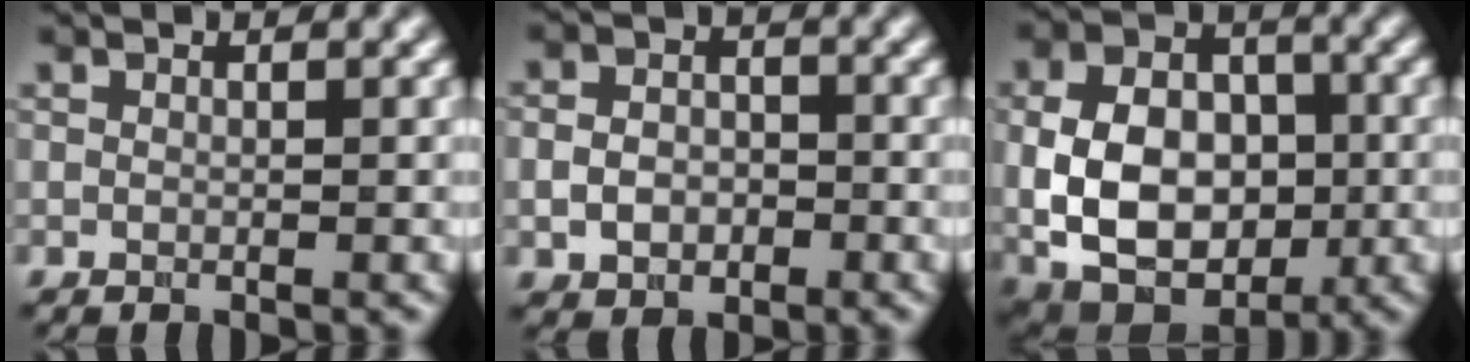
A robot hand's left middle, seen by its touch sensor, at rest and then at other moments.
{"total": 3.2, "force": [-0.9, 2.4, 1.9], "torque": [-0.034, -0.002, -0.018]}
{"total": 10.6, "force": [-0.9, 7.1, 7.8], "torque": [-0.152, -0.002, -0.017]}